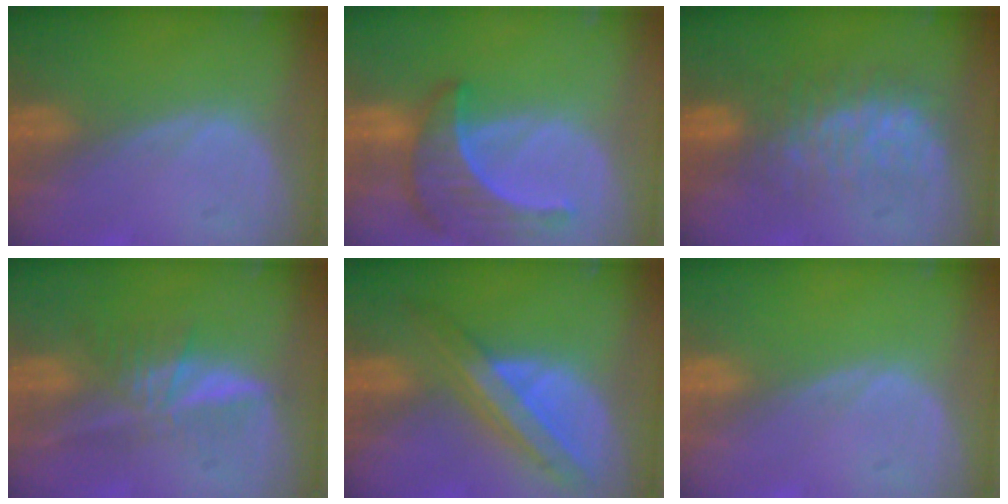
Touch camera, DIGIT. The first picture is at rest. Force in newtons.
{"total": 7.6, "press": 7.3, "slide": 1.9}
{"total": 7.8, "press": 7.6, "slide": 2.0}
{"total": 6.0, "press": 5.4, "slide": 2.6}
{"total": 8.3, "press": 7.1, "slide": 4.4}
{"total": 0.0}